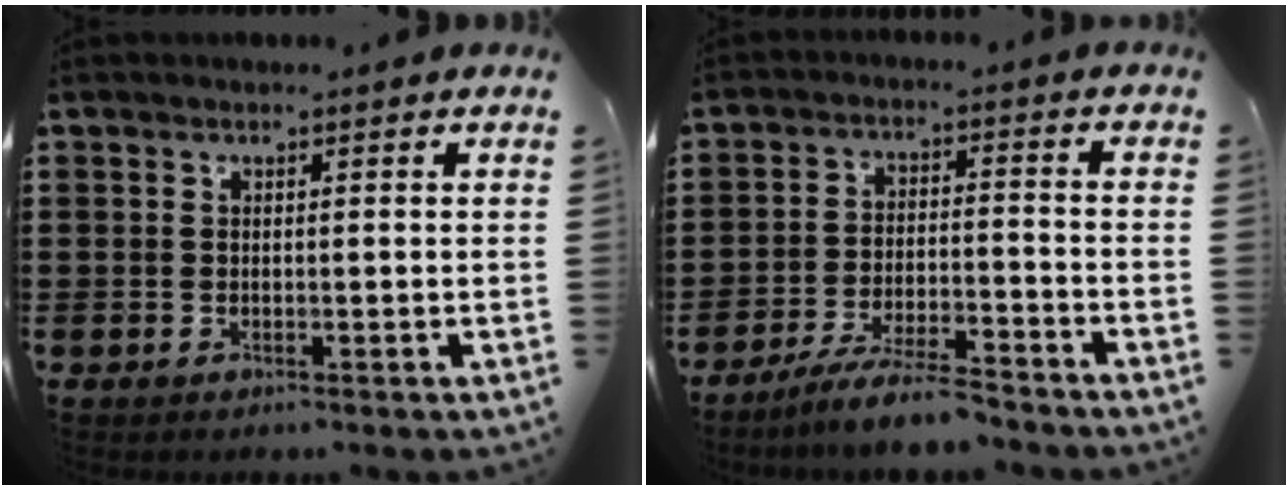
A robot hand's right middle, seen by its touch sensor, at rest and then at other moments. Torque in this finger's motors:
{"motor_torque": [0.81, -0.38, 0.17, 0.13]}